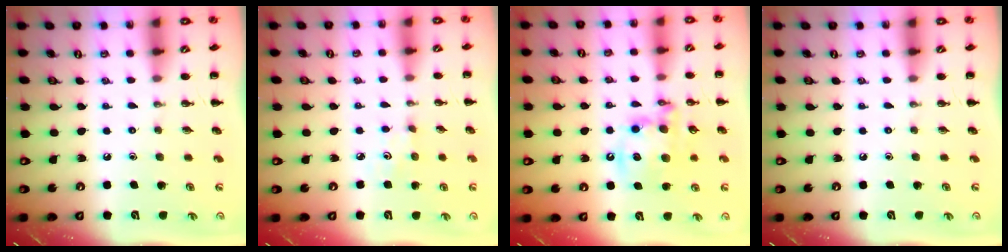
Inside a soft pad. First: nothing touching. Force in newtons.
{"total": 2.6, "press": 2.5, "slide": 0.7}
{"total": 13.0, "press": 12.6, "slide": 3.0}
{"total": 0.0}